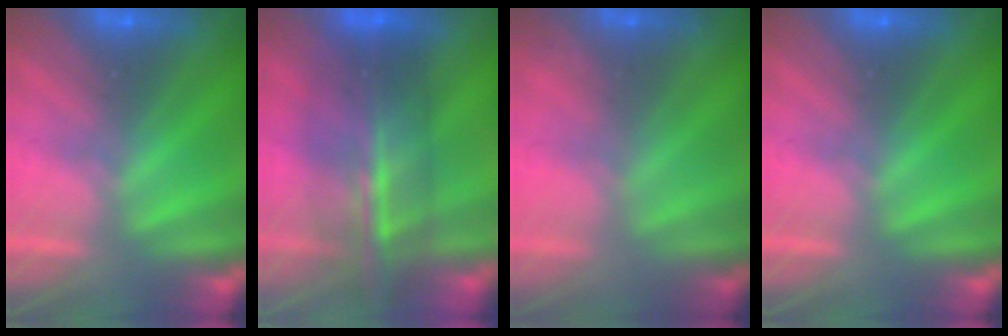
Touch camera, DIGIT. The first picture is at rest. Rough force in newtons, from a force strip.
{"total": 9.6}
{"total": 1.8}
{"total": 0.0}